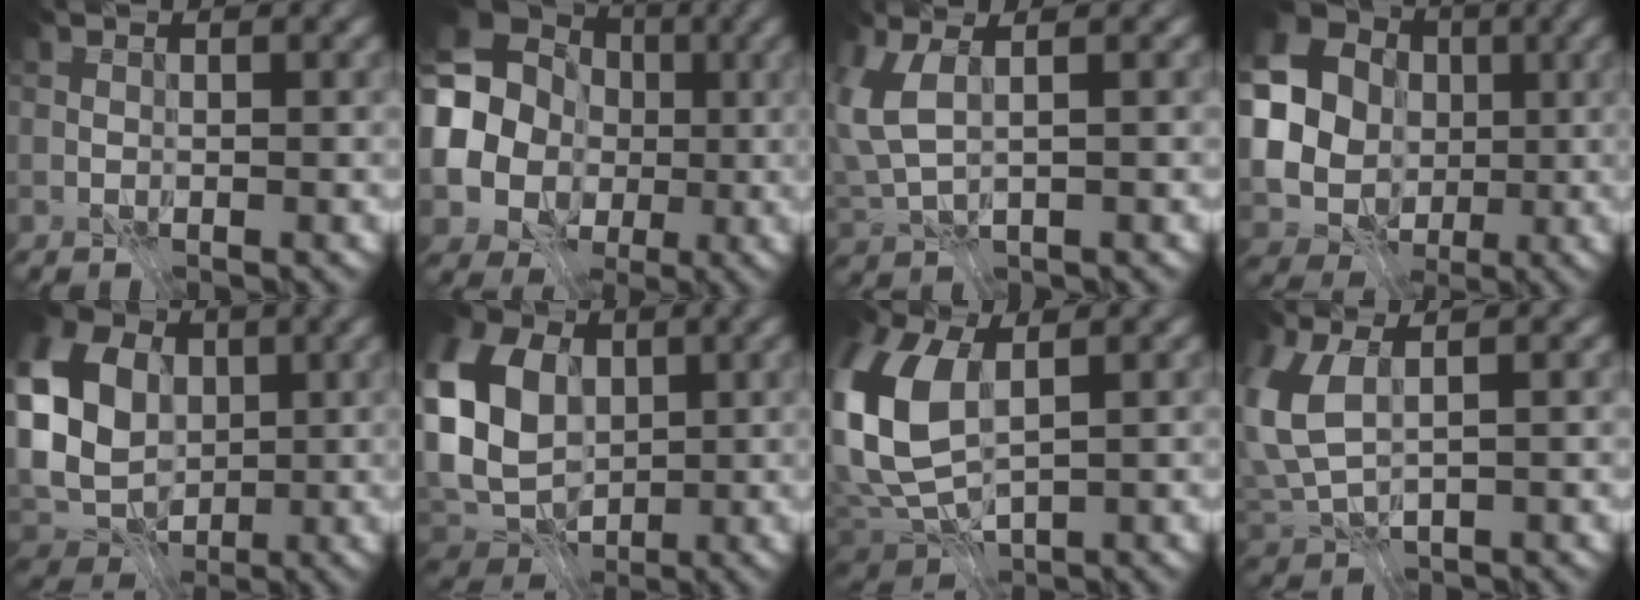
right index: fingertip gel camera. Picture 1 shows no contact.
{"total": 14.2, "force": [-0.1, 13.0, 5.6], "torque": [-0.148, 0.000, -0.033]}
{"total": 4.0, "force": [1.2, 1.5, 3.5], "torque": [-0.095, 0.005, 0.025]}
{"total": 20.1, "force": [1.1, 18.7, 7.2], "torque": [-0.186, -0.013, -0.017]}
{"total": 12.1, "force": [1.8, 9.2, 7.6], "torque": [-0.174, 0.011, 0.038]}
{"total": 10.1, "force": [1.0, 7.5, 6.7], "torque": [-0.167, 0.012, -0.001]}
{"total": 10.3, "force": [1.1, 6.0, 8.3], "torque": [-0.223, 0.002, 0.014]}
{"total": 5.4, "force": [1.1, 2.6, 4.6], "torque": [-0.122, 0.003, 0.021]}